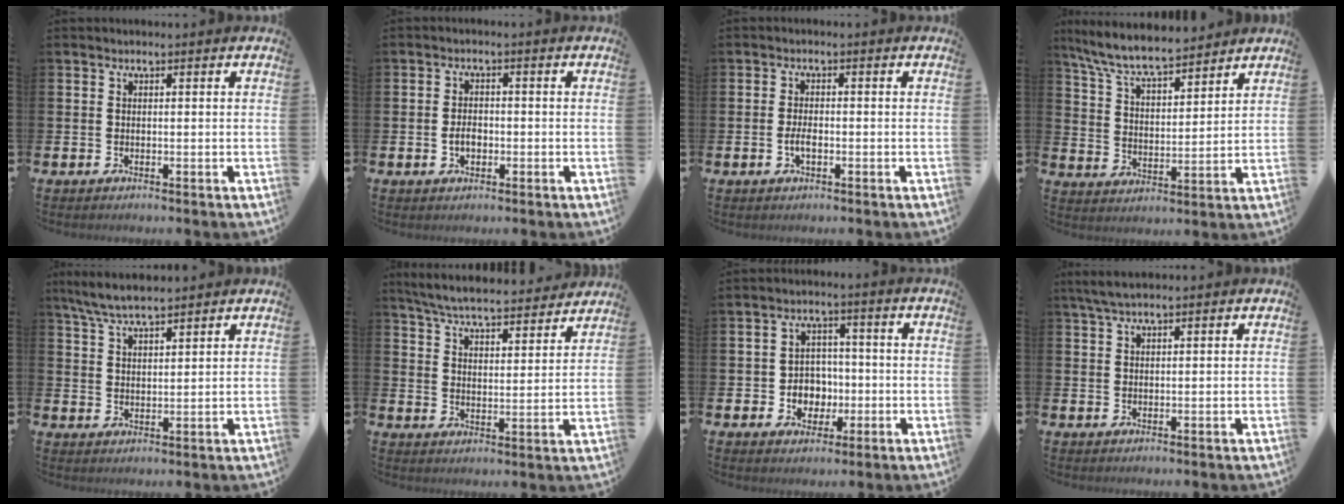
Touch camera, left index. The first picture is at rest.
{"total": 2.4, "force": [-0.5, 1.6, 1.7], "torque": [-0.019, 0.000, -0.014]}
{"total": 2.2, "force": [-0.5, 1.0, 1.9], "torque": [-0.030, 0.000, -0.012]}
{"total": 8.0, "force": [7.4, 1.3, 2.8], "torque": [-0.082, -0.041, 0.132]}
{"total": 6.0, "force": [5.5, 0.8, 2.3], "torque": [-0.061, -0.015, 0.102]}
{"total": 6.4, "force": [6.2, 0.7, 1.5], "torque": [-0.054, -0.042, 0.107]}
{"total": 4.3, "force": [-0.7, 3.9, 1.5], "torque": [-0.022, -0.001, -0.023]}
{"total": 3.1, "force": [2.4, 0.7, 1.9], "torque": [-0.041, 0.003, 0.044]}